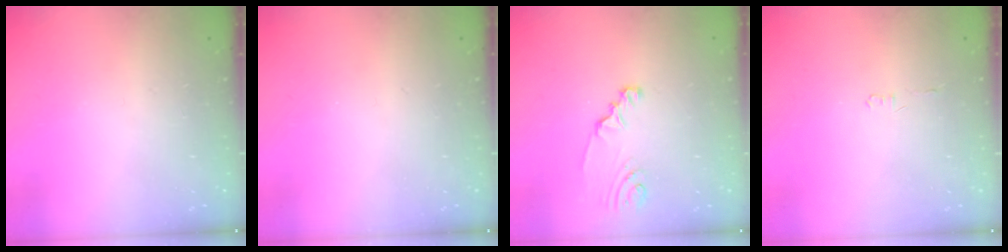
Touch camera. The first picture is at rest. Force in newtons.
{"total": 0.0}
{"total": 2.4, "press": 2.4, "slide": 0.1}
{"total": 1.2, "press": 1.2, "slide": 0.3}